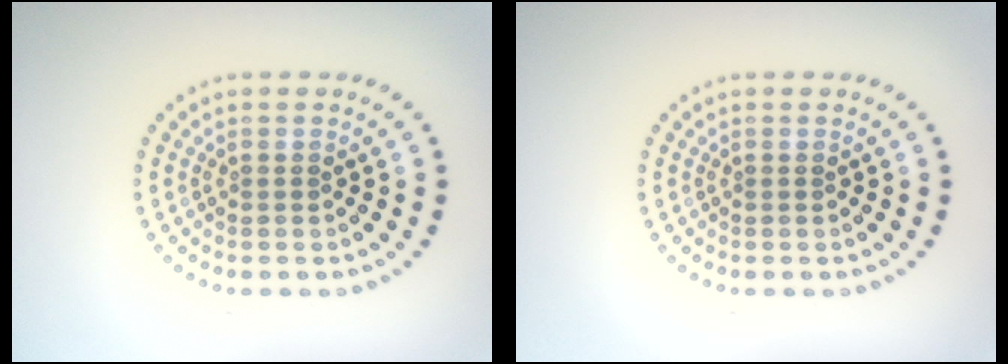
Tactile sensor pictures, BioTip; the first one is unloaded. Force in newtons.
{"total": 0.0}